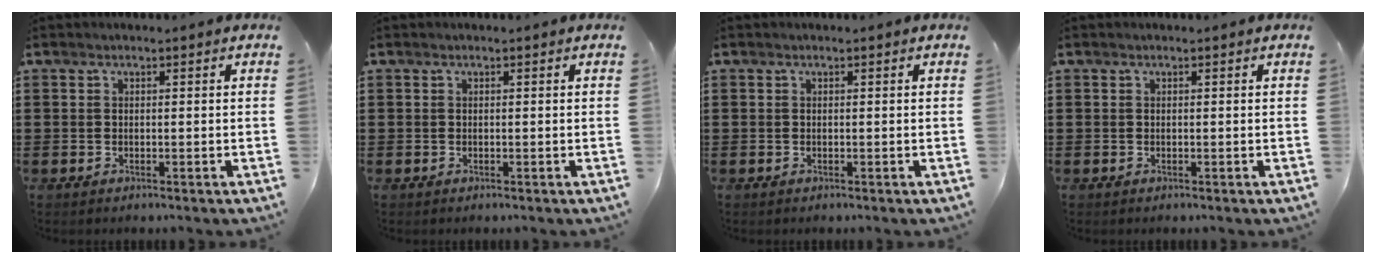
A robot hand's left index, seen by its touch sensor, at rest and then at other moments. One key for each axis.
{"total": 0.0}
{"total": 0.0}
{"total": 0.0}